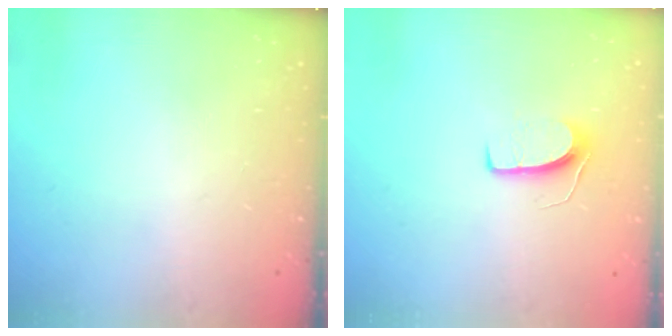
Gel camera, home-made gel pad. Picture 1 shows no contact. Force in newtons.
{"total": 6.5, "press": 6.5, "slide": 0.4}